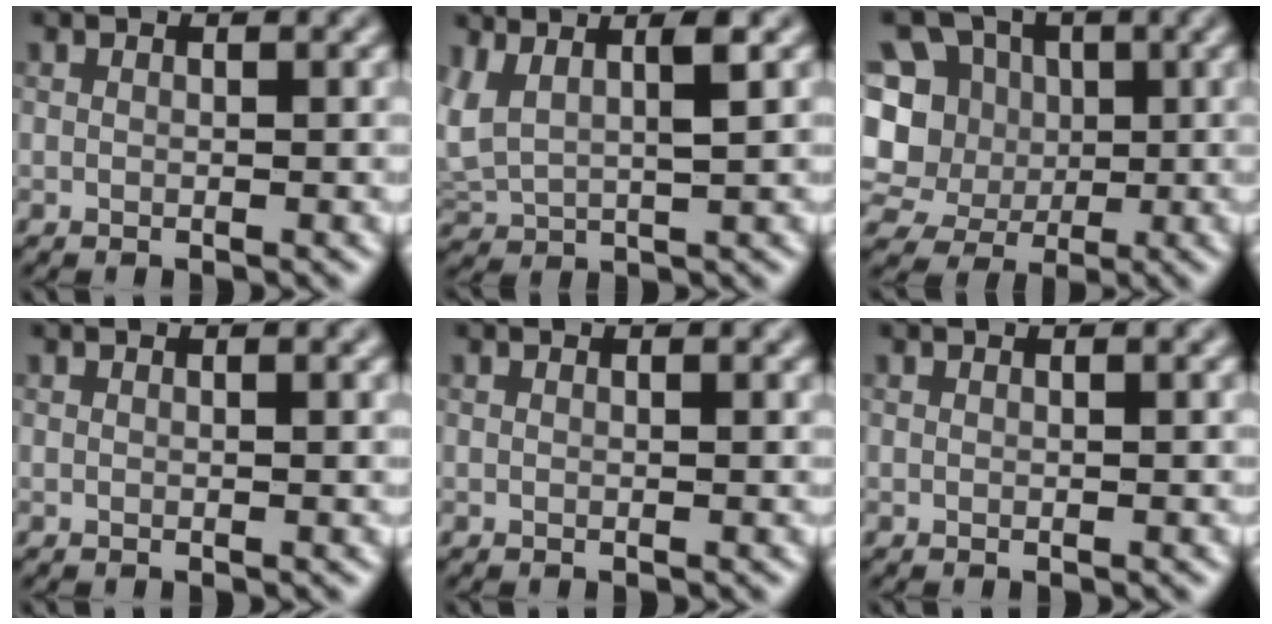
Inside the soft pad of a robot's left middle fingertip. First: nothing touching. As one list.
[{"total": 2.8, "force": [0.9, 0.8, 2.5], "torque": [-0.064, 0.006, 0.028]}, {"total": 11.9, "force": [-0.3, 10.8, 4.9], "torque": [-0.121, 0.037, -0.029]}, {"total": 1.1, "force": [0.5, 0.5, 0.8], "torque": [-0.005, 0.005, 0.001]}, {"total": 0.7, "force": [0.4, 0.4, 0.4], "torque": [-0.002, 0.002, 0.003]}, {"total": 0.6, "force": [0.3, 0.3, 0.4], "torque": [-0.001, 0.002, 0.000]}]